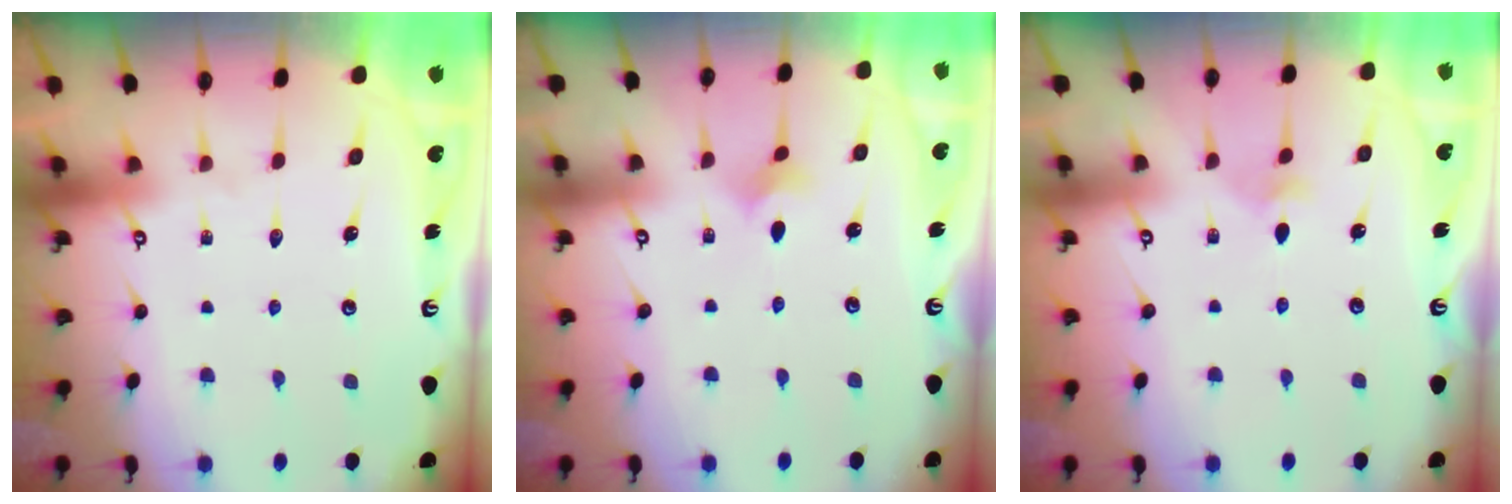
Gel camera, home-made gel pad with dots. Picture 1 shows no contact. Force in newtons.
{"total": 1.9, "press": 1.8, "slide": 0.5}
{"total": 3.0, "press": 2.9, "slide": 0.6}